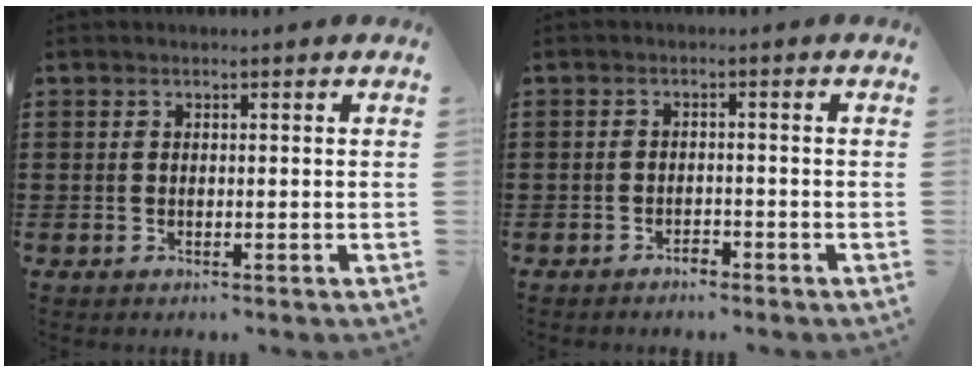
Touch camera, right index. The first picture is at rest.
{"total": 1.5, "force": [-1.4, 0.3, 0.3], "torque": [-0.012, -0.001, -0.030]}